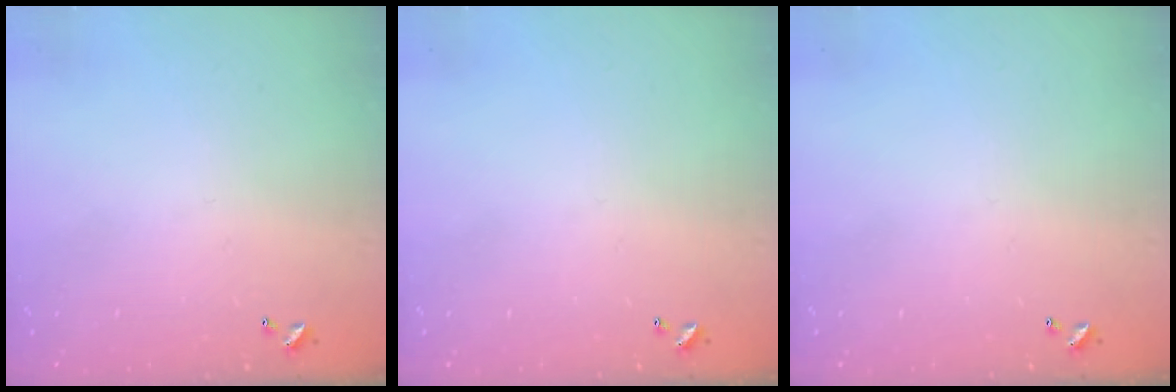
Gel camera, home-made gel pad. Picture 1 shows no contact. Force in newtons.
{"total": 0.0}
{"total": 0.0}